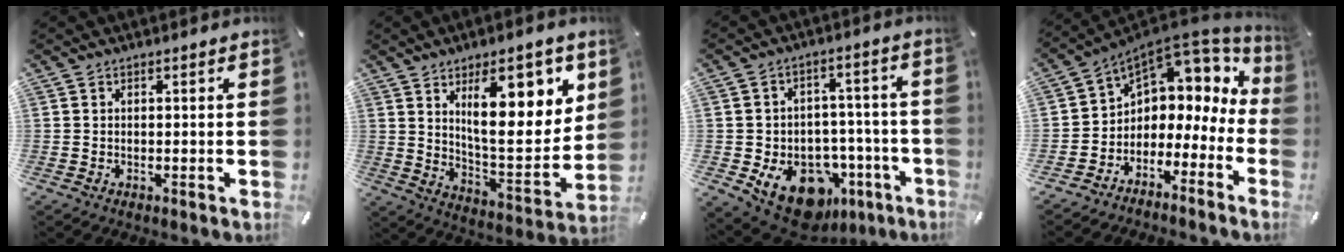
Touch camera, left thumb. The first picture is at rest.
{"total": 17.2, "force": [8.3, 6.9, 13.4], "torque": [-0.181, -0.045, 0.132]}
{"total": 15.8, "force": [-8.2, 10.5, 8.5], "torque": [-0.109, 0.048, -0.124]}
{"total": 4.9, "force": [2.2, 4.2, 1.2], "torque": [-0.035, -0.042, 0.038]}